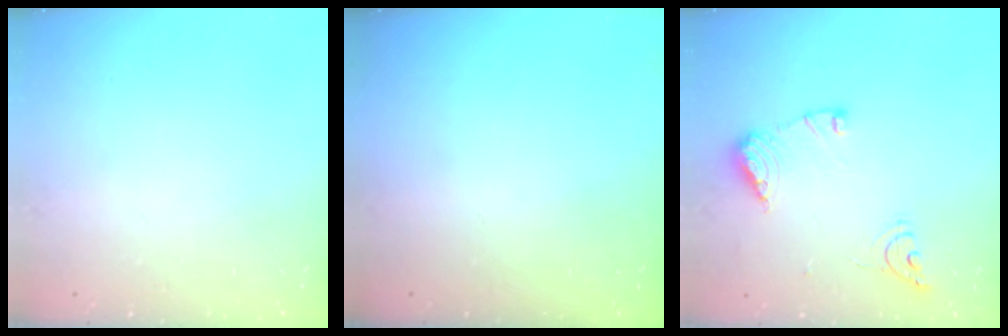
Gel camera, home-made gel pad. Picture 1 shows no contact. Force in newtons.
{"total": 0.0}
{"total": 11.5, "press": 11.4, "slide": 1.0}